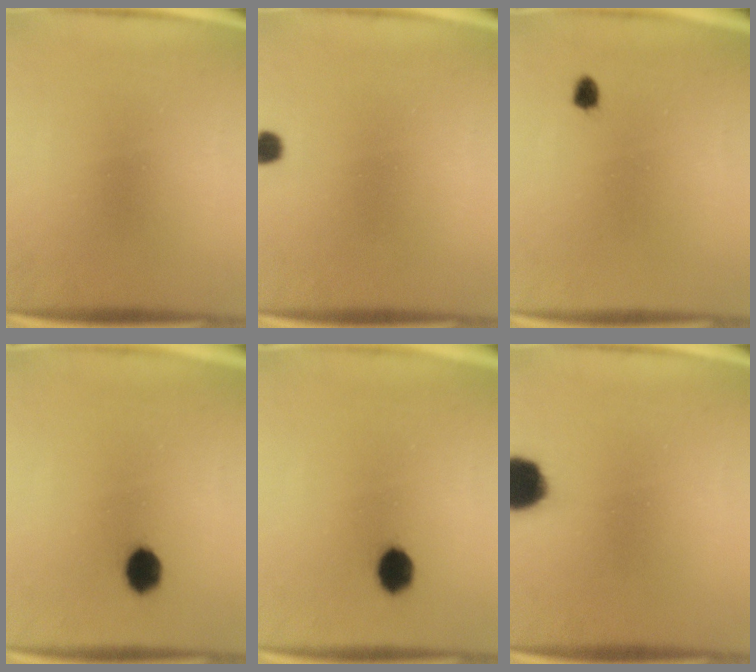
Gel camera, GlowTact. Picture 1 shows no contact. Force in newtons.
{"total": 2.0}
{"total": 1.2}
{"total": 5.4}
{"total": 5.4}
{"total": 9.3}